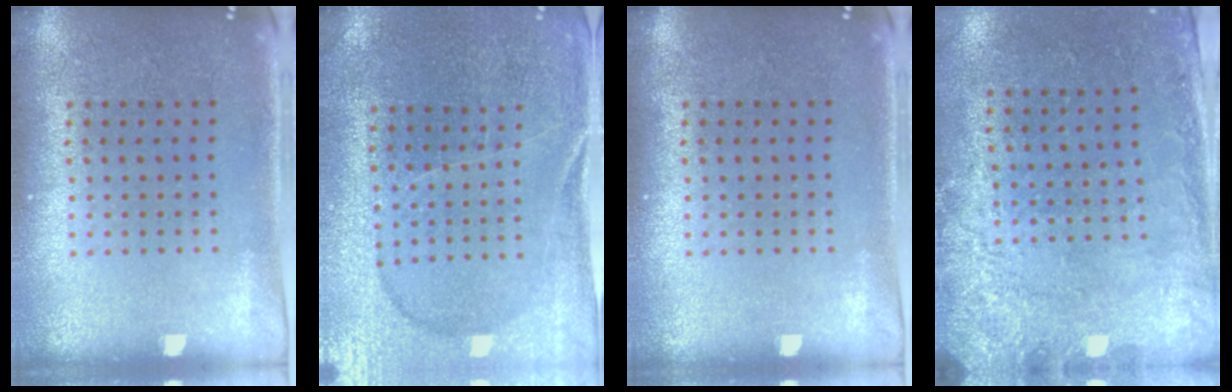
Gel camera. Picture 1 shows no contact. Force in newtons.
{"total": 1.5, "press": 1.5, "slide": 0.2}
{"total": 0.0}
{"total": 2.8, "press": 2.0, "slide": 1.9}